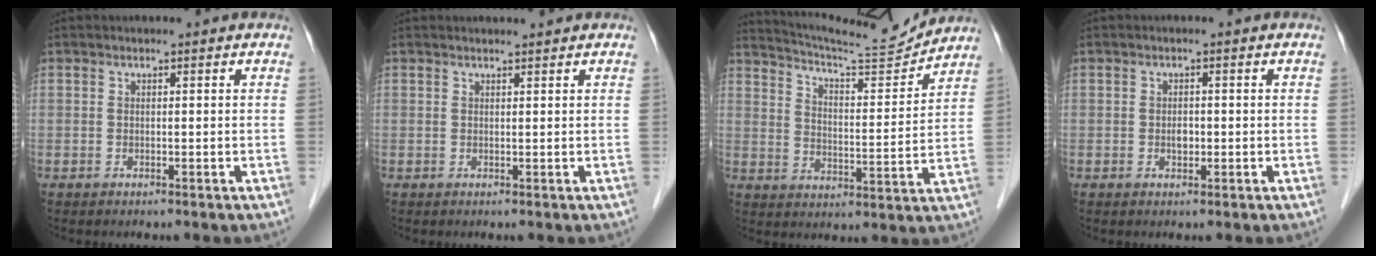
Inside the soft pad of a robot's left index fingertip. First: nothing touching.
{"total": 1.7, "force": [1.6, -0.1, 0.2], "torque": [-0.005, 0.006, 0.027]}
{"total": 13.0, "force": [12.8, -0.9, 2.3], "torque": [-0.047, -0.019, 0.196]}
{"total": 1.2, "force": [-0.1, 0.8, 0.9], "torque": [-0.017, 0.001, -0.001]}